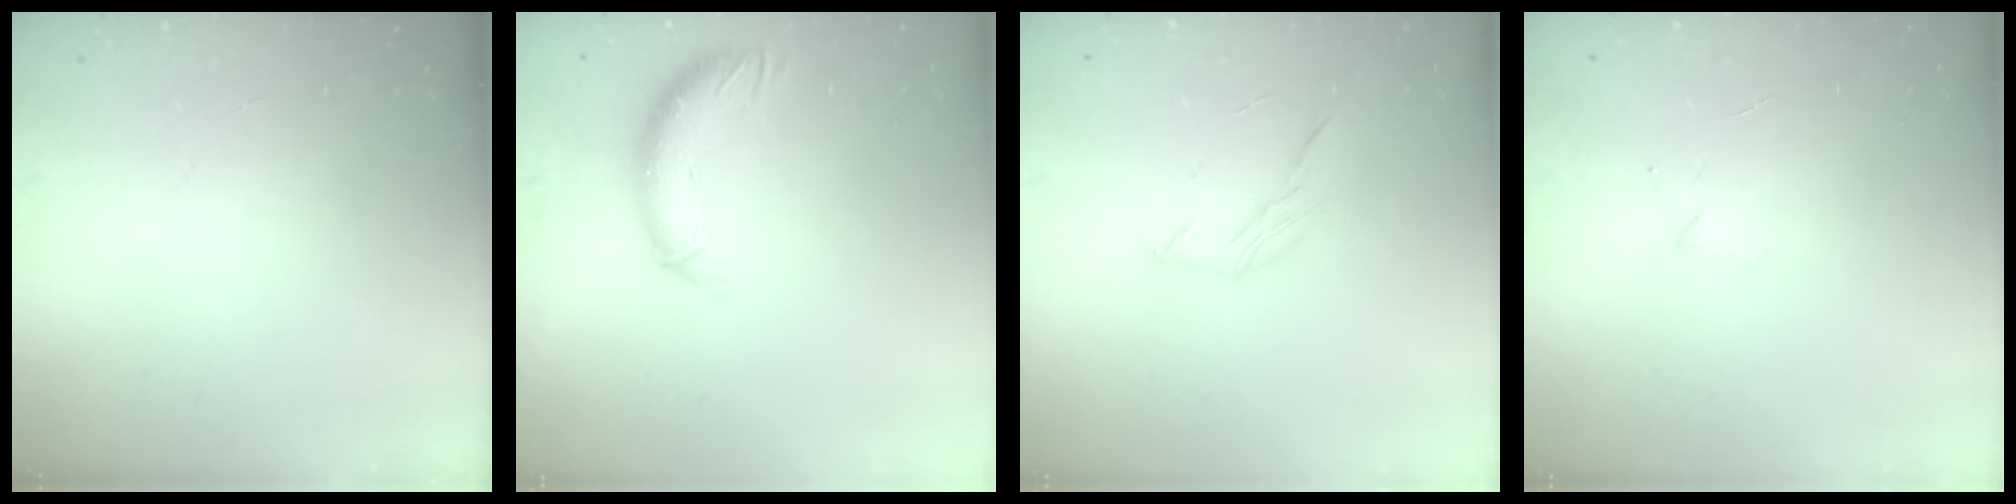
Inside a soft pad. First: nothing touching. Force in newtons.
{"total": 10.3, "press": 10.2, "slide": 1.4}
{"total": 5.7, "press": 5.6, "slide": 1.1}
{"total": 3.8, "press": 3.7, "slide": 1.0}